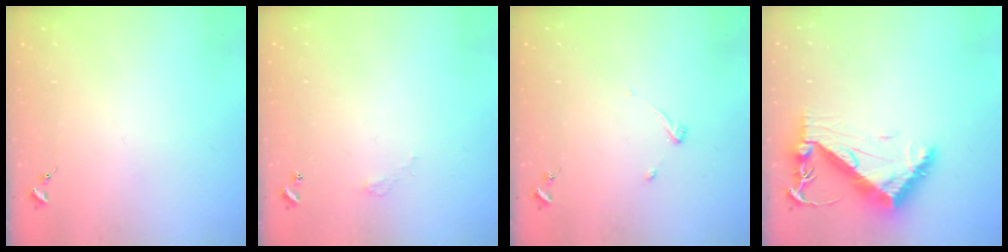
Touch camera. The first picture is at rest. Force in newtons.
{"total": 2.7, "press": 2.7, "slide": 0.2}
{"total": 3.3, "press": 3.2, "slide": 0.6}
{"total": 9.5, "press": 9.5, "slide": 1.1}